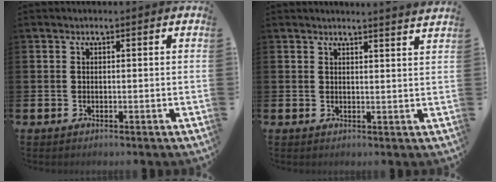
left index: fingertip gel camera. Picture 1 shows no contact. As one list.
[{"total": 2.5, "force": [2.5, -0.5, -0.2], "torque": [0.013, -0.021, 0.042]}]